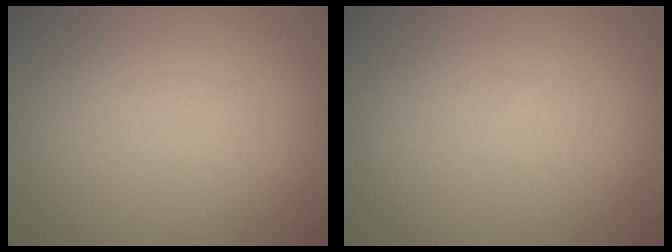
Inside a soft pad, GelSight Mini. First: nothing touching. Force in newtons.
{"total": 0.0}